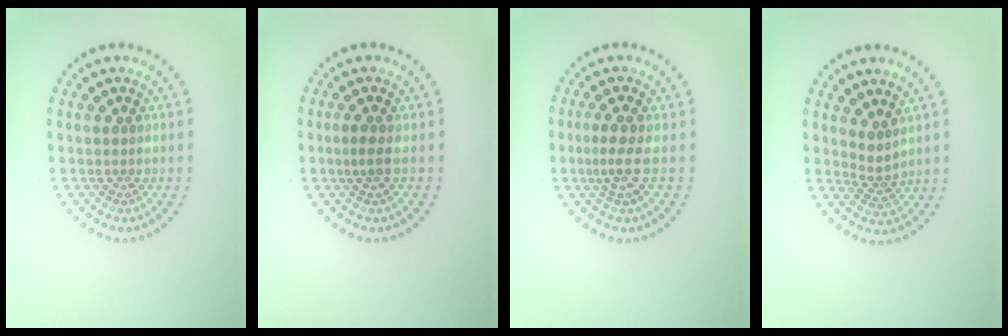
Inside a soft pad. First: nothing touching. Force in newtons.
{"total": 1.2, "press": 0.9, "slide": 0.8}
{"total": 2.3, "press": 1.5, "slide": 1.7}
{"total": 1.7, "press": 1.3, "slide": 1.0}